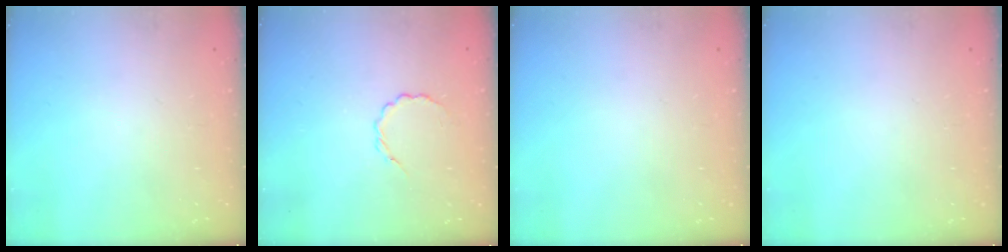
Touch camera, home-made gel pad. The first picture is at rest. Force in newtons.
{"total": 2.9, "press": 2.7, "slide": 1.0}
{"total": 0.0}
{"total": 0.0}